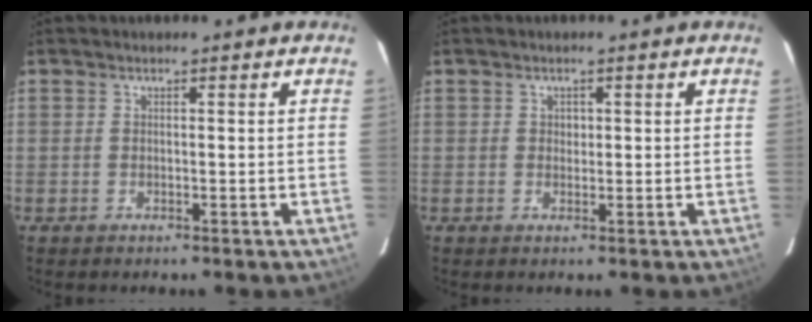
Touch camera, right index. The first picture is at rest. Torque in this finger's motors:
{"motor_torque": [0.07, 0.00, 0.04, 0.00]}